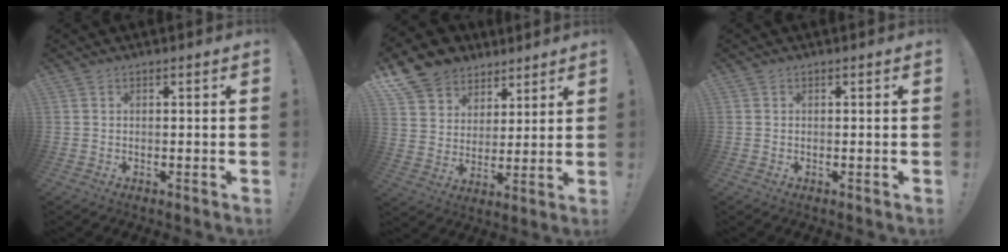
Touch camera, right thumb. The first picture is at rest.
{"total": 11.7, "force": [7.8, 8.3, 2.5], "torque": [-0.042, -0.057, 0.156]}
{"total": 0.0}